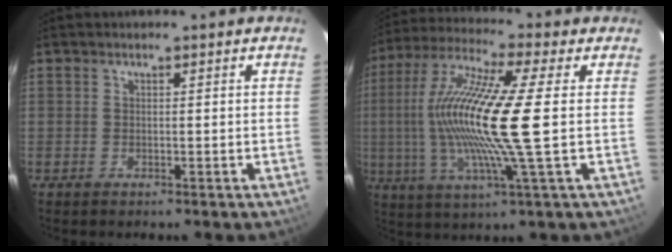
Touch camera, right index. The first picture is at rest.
{"total": 17.8, "force": [-0.3, -0.4, 17.8], "torque": [-0.345, -0.005, -0.013]}